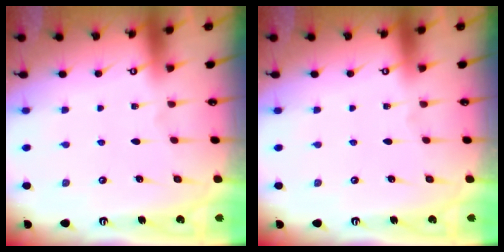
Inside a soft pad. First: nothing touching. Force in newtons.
{"total": 0.0}